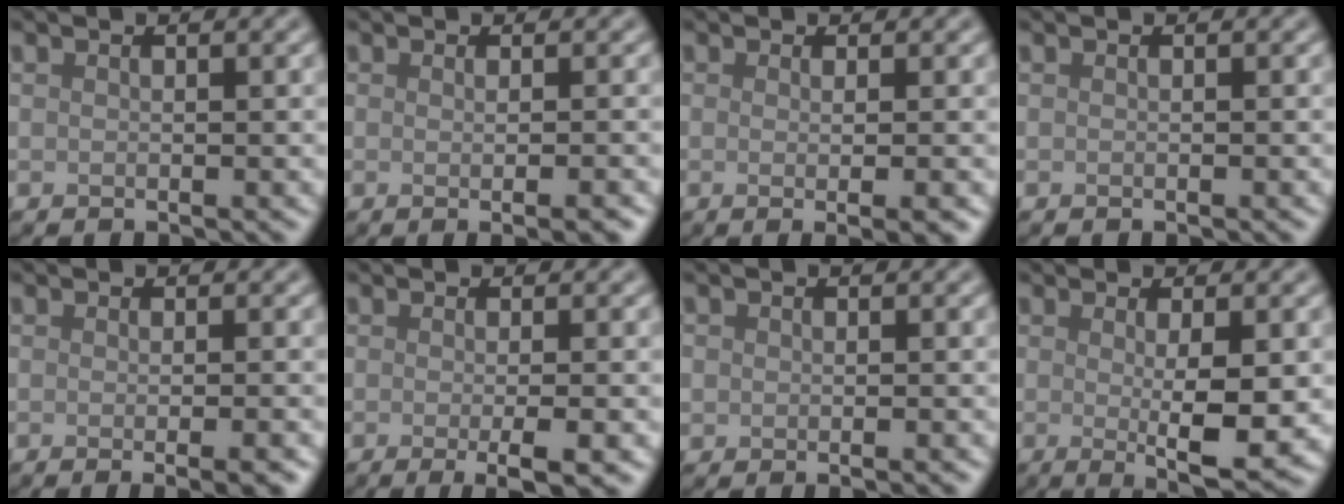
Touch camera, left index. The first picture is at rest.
{"total": 2.8, "force": [-0.4, 0.8, 2.6], "torque": [-0.018, 0.001, -0.003]}
{"total": 3.1, "force": [-0.3, 0.8, 3.0], "torque": [-0.029, 0.001, -0.008]}
{"total": 0.0}
{"total": 3.7, "force": [-0.7, 1.3, 3.4], "torque": [-0.021, 0.000, -0.010]}
{"total": 3.6, "force": [-0.7, 0.8, 3.4], "torque": [-0.045, -0.007, -0.013]}
{"total": 1.2, "force": [-0.2, 0.8, 0.9], "torque": [-0.012, -0.006, 0.001]}
{"total": 5.4, "force": [-0.3, 0.9, 5.3], "torque": [-0.082, -0.009, 0.000]}